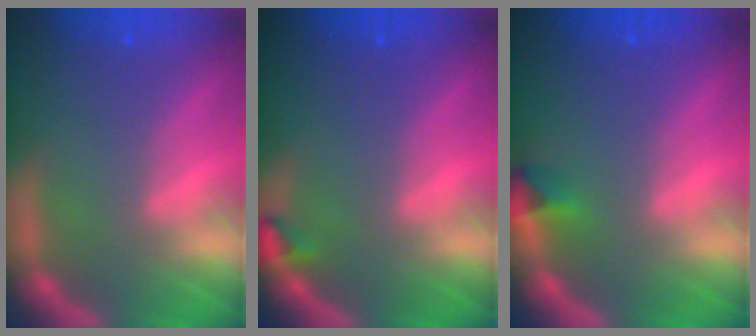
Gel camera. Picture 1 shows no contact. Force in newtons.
{"total": 0.9}
{"total": 1.4}